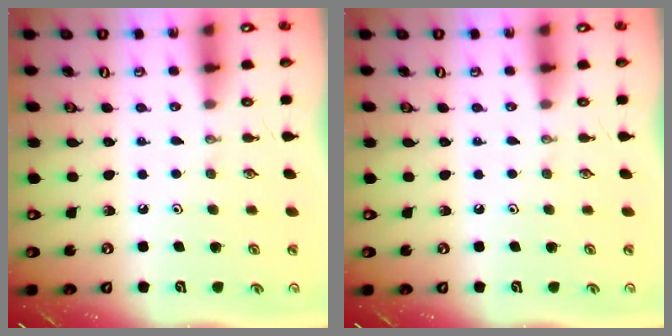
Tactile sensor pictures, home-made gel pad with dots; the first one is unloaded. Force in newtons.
{"total": 0.0}